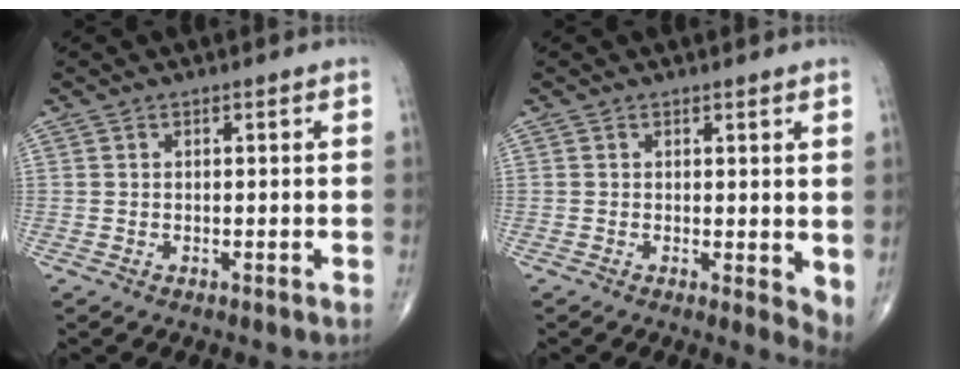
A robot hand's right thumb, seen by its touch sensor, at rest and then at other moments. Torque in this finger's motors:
{"motor_torque": [-0.31, 0.39, 0.06, -0.06, 0.02]}